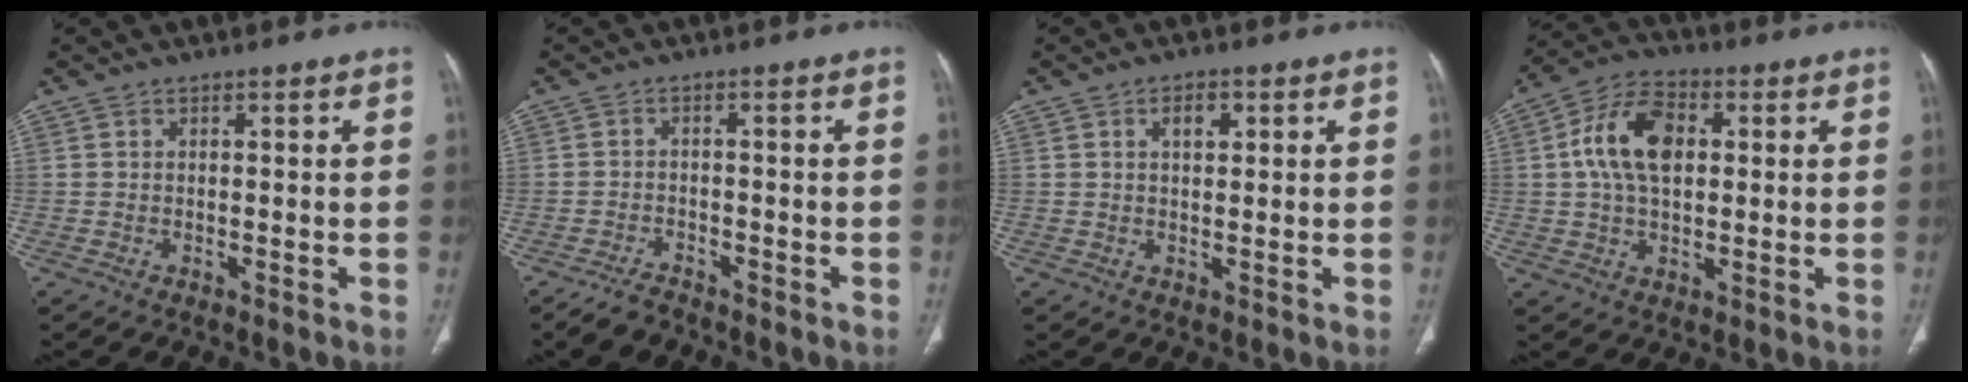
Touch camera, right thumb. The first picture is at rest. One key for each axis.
{"total": 3.4, "fx": -2.9, "fy": 1.5, "fz": 1.1, "tx": -0.029, "ty": 0.011, "tz": -0.050}
{"total": 3.2, "fx": 1.2, "fy": 1.8, "fz": 2.4, "tx": -0.031, "ty": -0.001, "tz": 0.019}
{"total": 12.0, "fx": 1.9, "fy": 7.3, "fz": 9.3, "tx": -0.166, "ty": 0.017, "tz": 0.028}